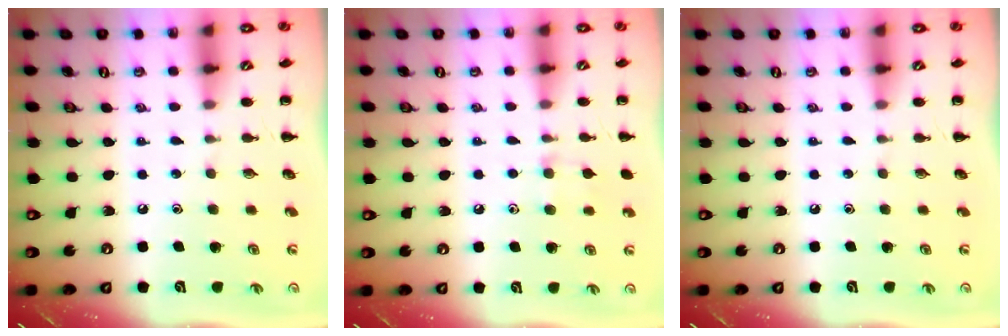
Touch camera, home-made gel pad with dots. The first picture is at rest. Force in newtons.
{"total": 7.4, "press": 7.0, "slide": 2.3}
{"total": 0.0}